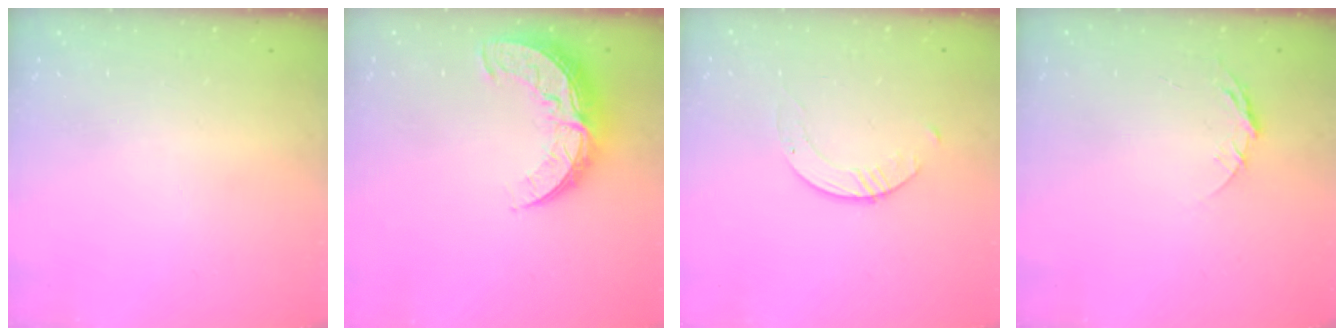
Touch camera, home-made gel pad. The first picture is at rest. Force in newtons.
{"total": 11.4, "press": 11.3, "slide": 0.8}
{"total": 1.7, "press": 1.7, "slide": 0.2}
{"total": 6.5, "press": 6.5, "slide": 0.6}